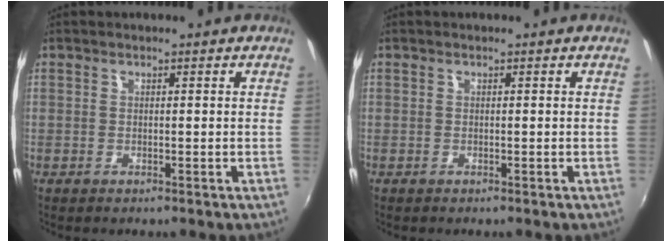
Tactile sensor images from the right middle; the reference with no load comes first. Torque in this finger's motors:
{"motor_torque": [0.00, -0.05, 0.02, 0.01]}